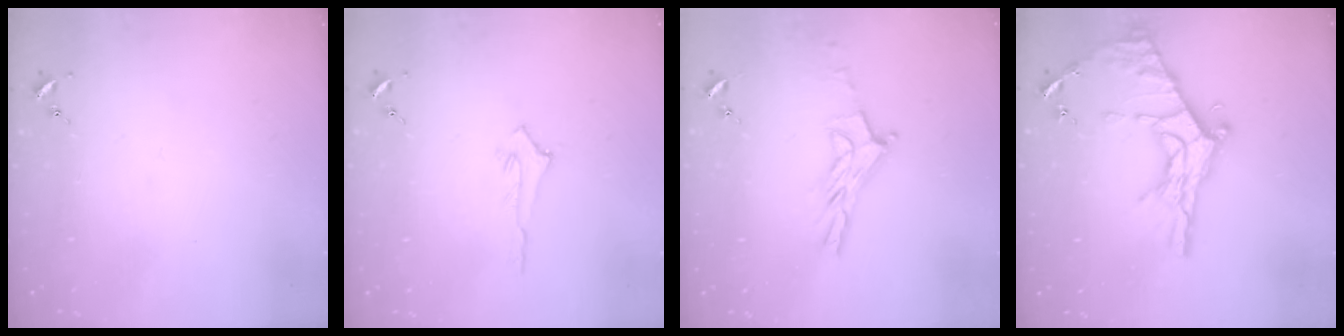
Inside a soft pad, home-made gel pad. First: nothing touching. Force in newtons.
{"total": 2.5, "press": 2.5, "slide": 0.4}
{"total": 10.4, "press": 10.4, "slide": 0.8}
{"total": 20.6, "press": 20.6, "slide": 1.6}